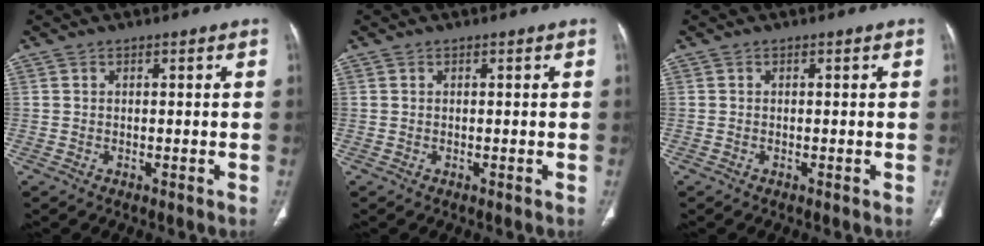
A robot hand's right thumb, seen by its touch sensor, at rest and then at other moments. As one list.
[{"total": 0.0}, {"total": 0.0}]